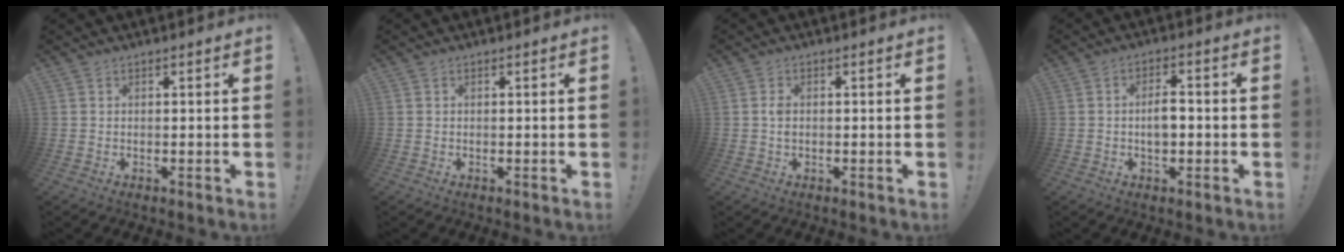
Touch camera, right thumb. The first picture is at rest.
{"total": 0.0}
{"total": 1.9, "force": [0.0, 1.2, 1.5], "torque": [-0.037, 0.009, 0.000]}
{"total": 4.8, "force": [-0.3, 2.6, 4.0], "torque": [-0.057, 0.009, -0.009]}